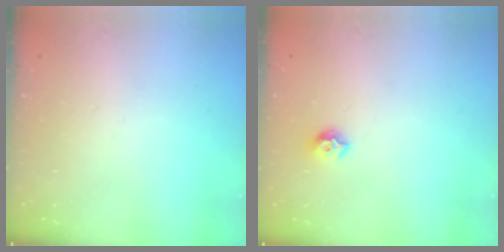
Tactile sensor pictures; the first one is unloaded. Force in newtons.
{"total": 7.9, "press": 7.8, "slide": 0.7}